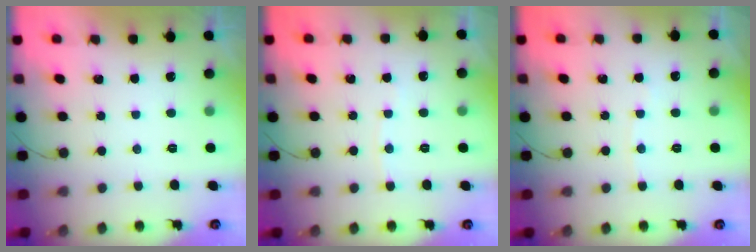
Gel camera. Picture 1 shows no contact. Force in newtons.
{"total": 2.2, "press": 2.2, "slide": 0.2}
{"total": 2.1, "press": 2.0, "slide": 0.3}